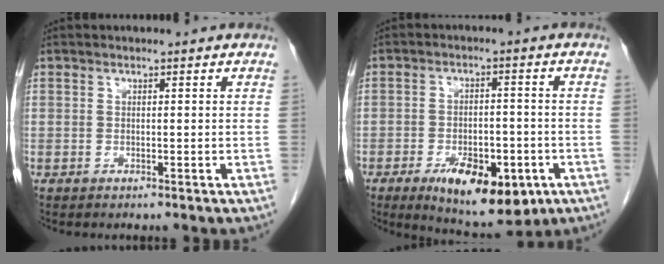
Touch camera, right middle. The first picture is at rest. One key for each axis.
{"total": 12.5, "fx": -6.0, "fy": 5.2, "fz": 9.6, "tx": -0.140, "ty": -0.009, "tz": -0.081}